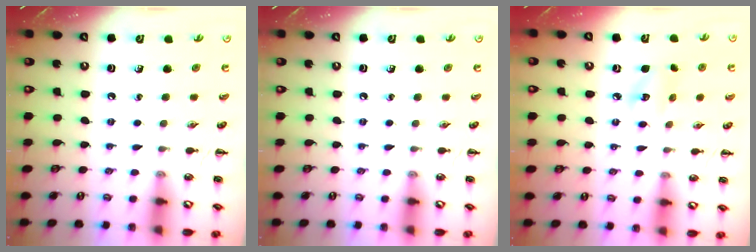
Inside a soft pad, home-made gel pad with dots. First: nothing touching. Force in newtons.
{"total": 0.0}
{"total": 4.9, "press": 4.9, "slide": 0.5}